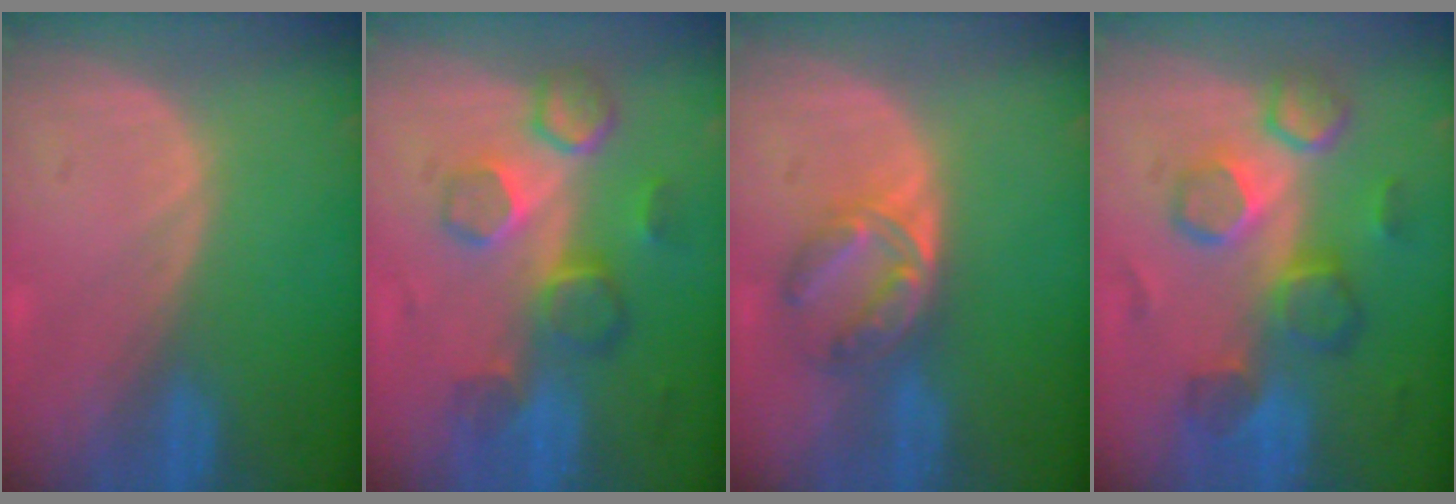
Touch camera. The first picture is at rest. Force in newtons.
{"total": 8.8, "press": 7.9, "slide": 3.7}
{"total": 6.0, "press": 5.6, "slide": 2.2}
{"total": 9.3, "press": 8.7, "slide": 3.2}